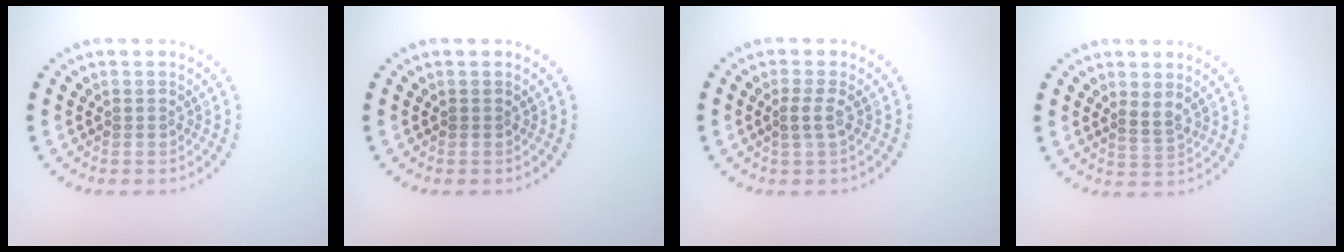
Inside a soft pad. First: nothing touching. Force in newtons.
{"total": 0.0}
{"total": 1.4, "press": 1.1, "slide": 0.9}
{"total": 1.4, "press": 1.1, "slide": 1.0}